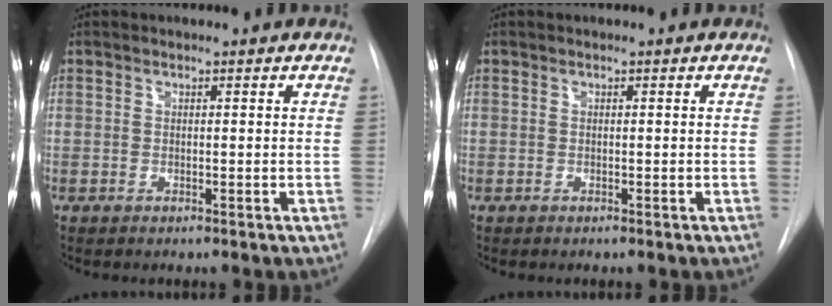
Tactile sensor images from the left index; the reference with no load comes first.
{"total": 0.0}